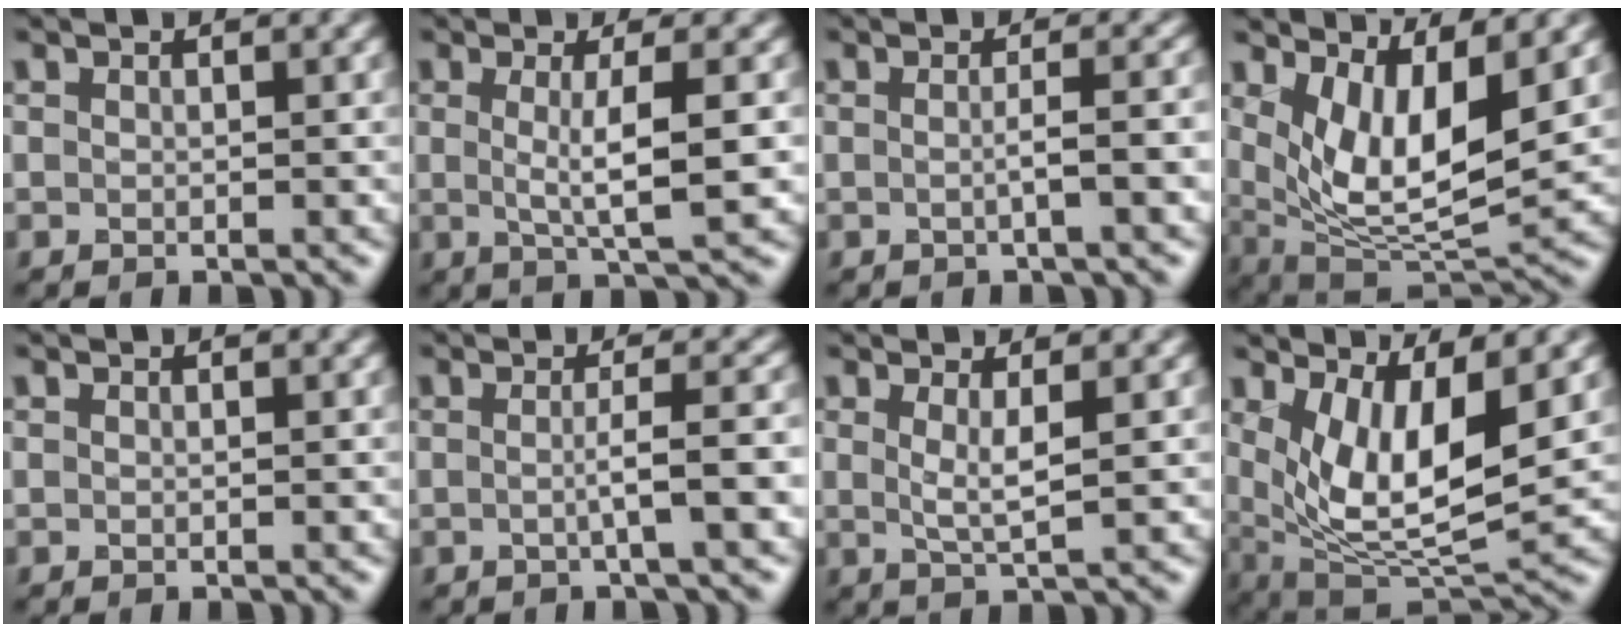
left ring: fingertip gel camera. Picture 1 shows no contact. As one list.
[{"total": 4.6, "force": [0.1, 0.9, 4.5], "torque": [-0.073, -0.003, 0.002]}, {"total": 2.7, "force": [-0.2, 0.7, 2.6], "torque": [-0.033, 0.005, -0.011]}, {"total": 7.9, "force": [2.2, 3.1, 6.9], "torque": [-0.136, -0.020, 0.047]}, {"total": 0.0}, {"total": 3.7, "force": [-0.3, 0.6, 3.6], "torque": [-0.050, 0.001, -0.013]}, {"total": 2.3, "force": [0.6, 0.4, 2.2], "torque": [-0.041, -0.008, 0.012]}, {"total": 8.6, "force": [1.8, 3.4, 7.7], "torque": [-0.152, -0.019, 0.039]}]